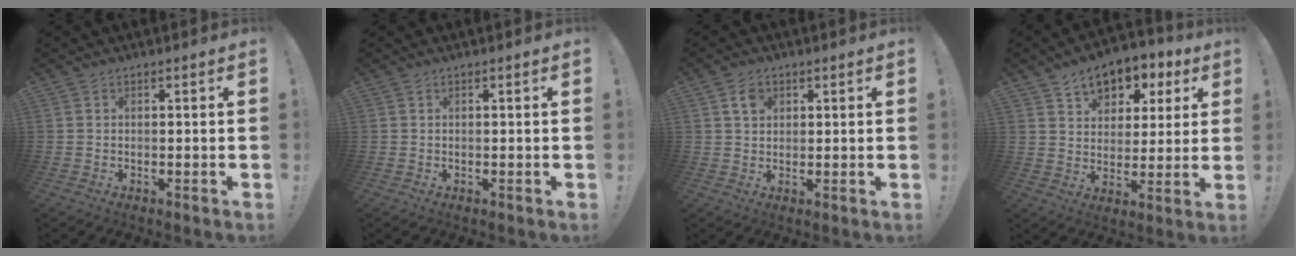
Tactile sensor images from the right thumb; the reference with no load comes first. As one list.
[{"total": 0.0}, {"total": 4.3, "force": [2.0, 3.2, 2.1], "torque": [-0.027, -0.001, 0.035]}, {"total": 9.6, "force": [5.3, 6.9, 4.2], "torque": [-0.049, -0.037, 0.096]}]